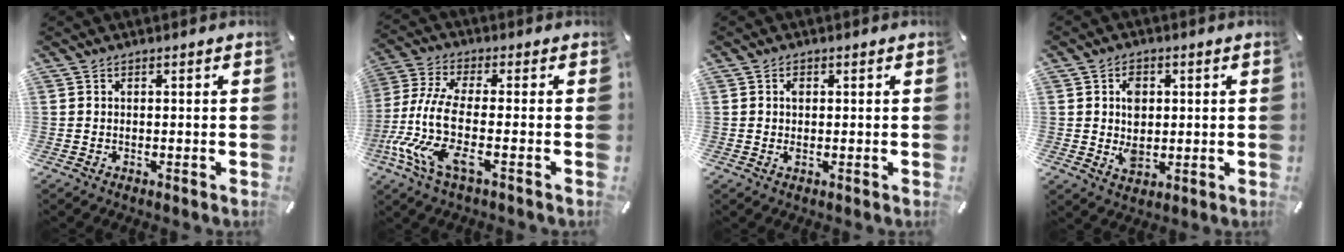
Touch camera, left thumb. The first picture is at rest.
{"total": 11.9, "force": [-2.1, 4.0, 11.0], "torque": [-0.266, -0.031, -0.047]}
{"total": 1.4, "force": [0.2, 0.7, 1.2], "torque": [-0.025, 0.003, 0.003]}
{"total": 6.2, "force": [0.8, 4.8, 3.8], "torque": [-0.054, 0.001, 0.013]}